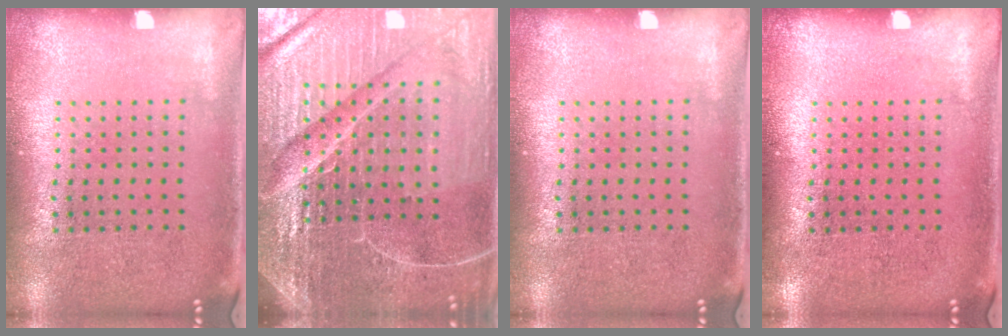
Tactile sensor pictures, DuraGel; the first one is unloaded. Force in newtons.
{"total": 6.6, "press": 5.8, "slide": 3.1}
{"total": 0.0}
{"total": 0.0}